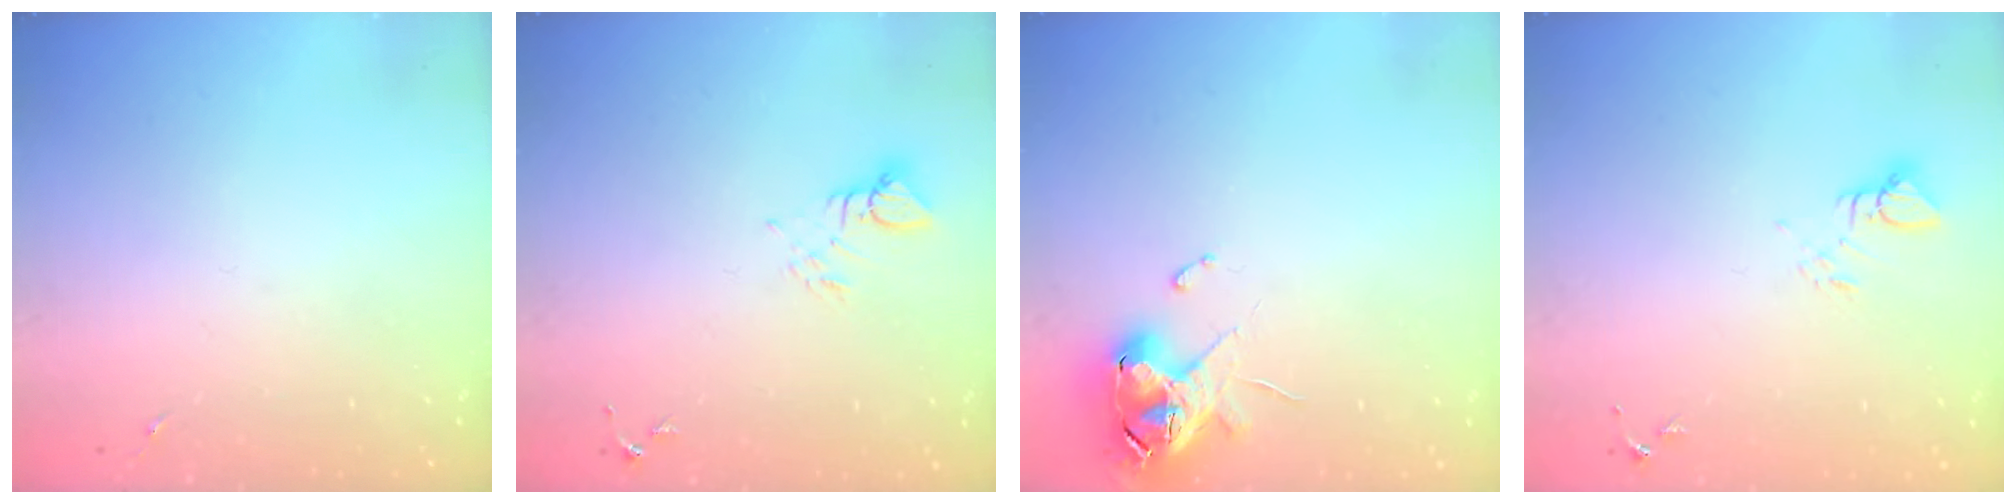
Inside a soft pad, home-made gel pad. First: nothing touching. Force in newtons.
{"total": 3.8, "press": 3.8, "slide": 0.3}
{"total": 11.5, "press": 11.4, "slide": 1.5}
{"total": 3.7, "press": 3.7, "slide": 0.1}